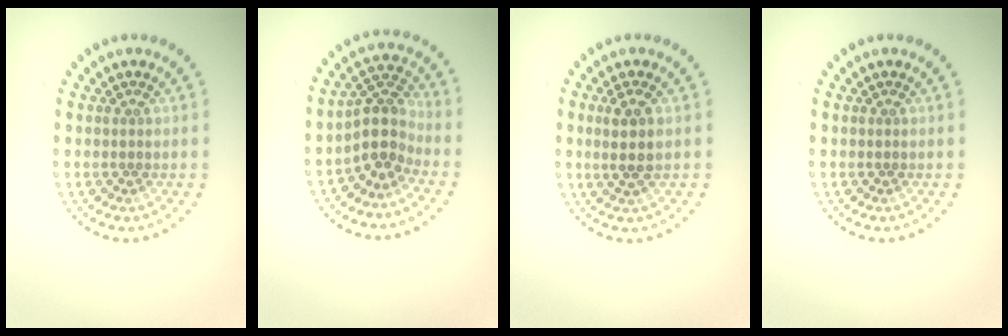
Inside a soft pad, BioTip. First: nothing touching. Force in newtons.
{"total": 3.4, "press": 2.6, "slide": 2.1}
{"total": 2.4, "press": 2.2, "slide": 1.0}
{"total": 0.0}